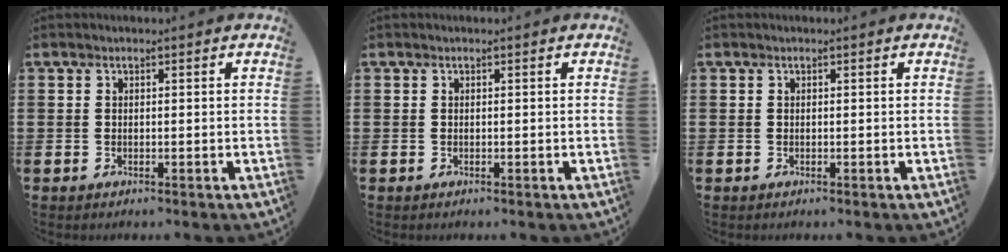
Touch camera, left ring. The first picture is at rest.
{"total": 0.0}
{"total": 0.0}